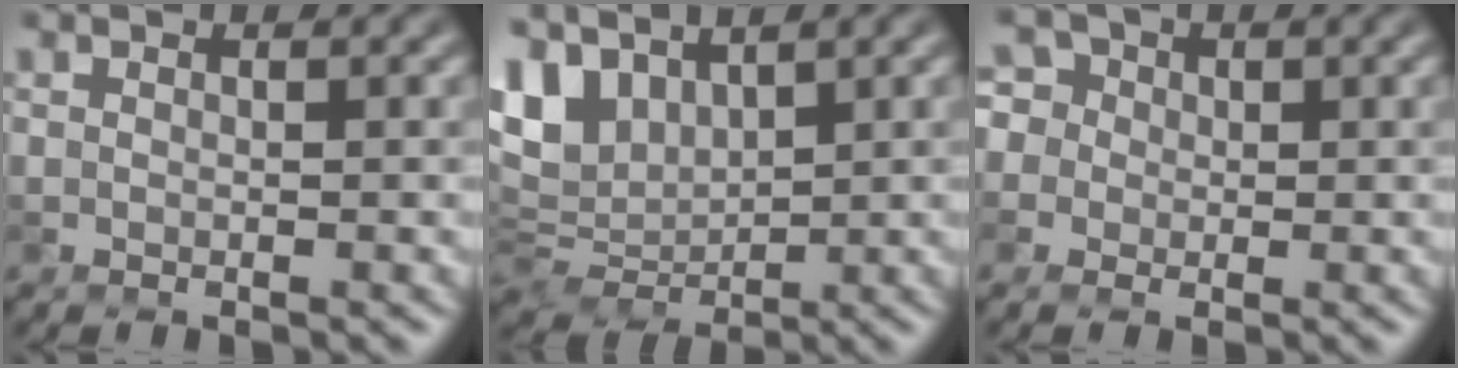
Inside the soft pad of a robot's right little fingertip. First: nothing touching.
{"total": 6.1, "force": [3.3, 3.4, 3.9], "torque": [-0.096, 0.002, 0.061]}
{"total": 5.5, "force": [1.7, 4.6, 2.4], "torque": [-0.033, 0.041, -0.007]}